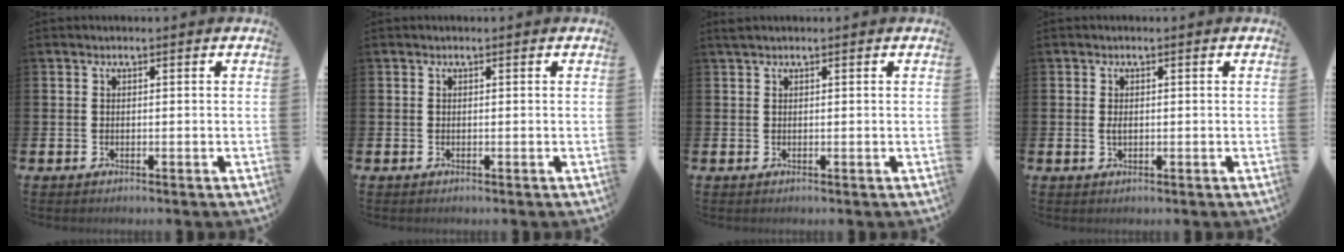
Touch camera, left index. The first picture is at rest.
{"total": 0.0}
{"total": 0.9, "force": [0.8, 0.1, 0.4], "torque": [-0.006, 0.002, 0.013]}
{"total": 1.1, "force": [0.0, 0.7, 0.8], "torque": [-0.015, 0.003, 0.000]}